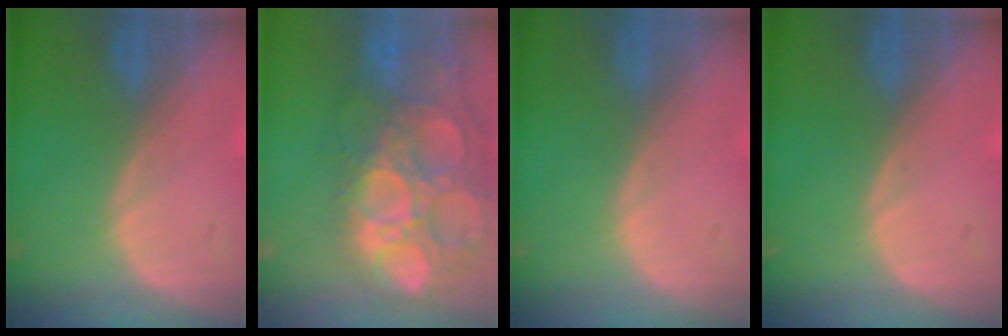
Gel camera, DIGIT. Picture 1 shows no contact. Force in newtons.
{"total": 15.7, "press": 13.0, "slide": 8.9}
{"total": 0.0}
{"total": 0.0}